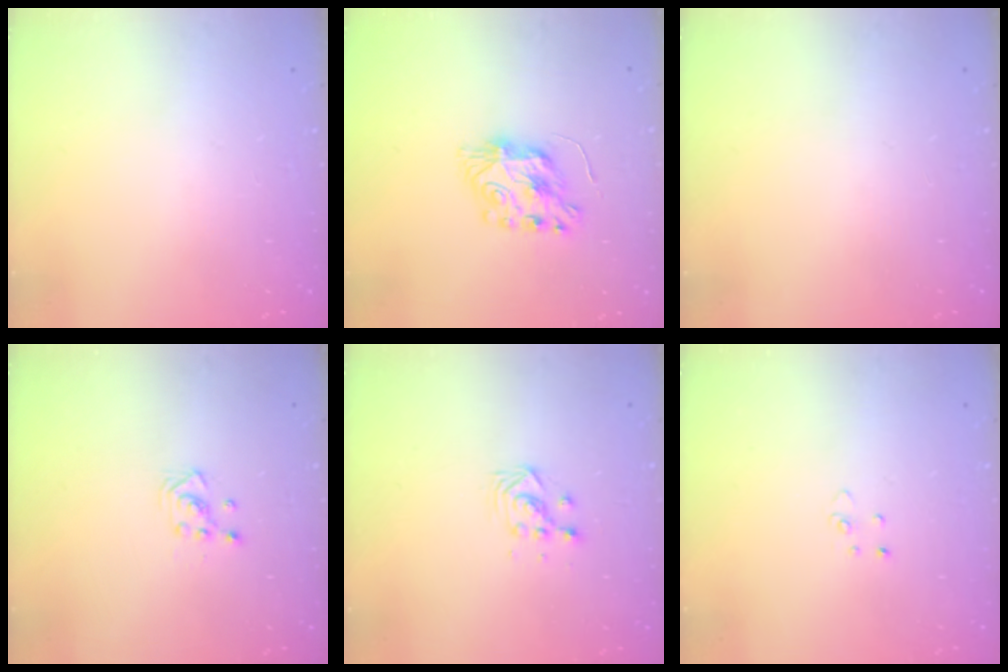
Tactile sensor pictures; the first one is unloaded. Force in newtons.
{"total": 7.9, "press": 7.9, "slide": 0.5}
{"total": 0.0}
{"total": 3.1, "press": 3.1, "slide": 0.2}
{"total": 3.5, "press": 3.5, "slide": 0.2}
{"total": 2.9, "press": 2.9, "slide": 0.2}